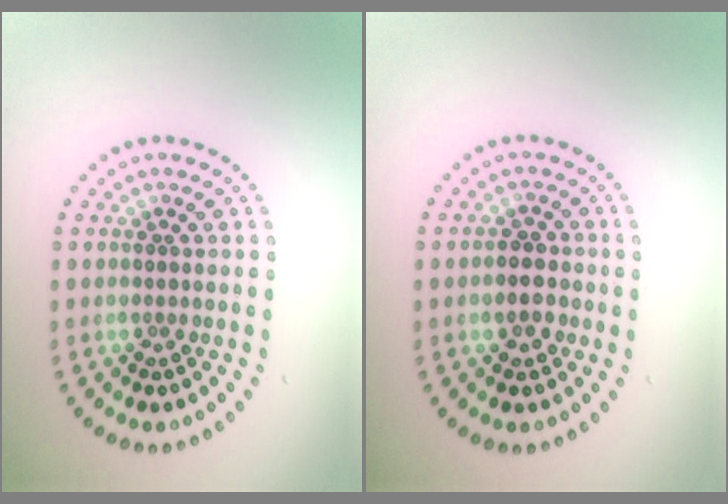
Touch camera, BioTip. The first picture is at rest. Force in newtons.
{"total": 2.2, "press": 2.1, "slide": 0.5}